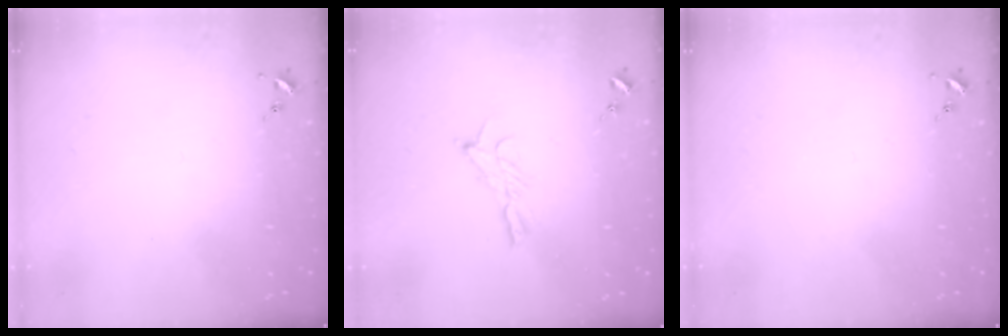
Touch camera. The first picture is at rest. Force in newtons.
{"total": 7.8, "press": 7.8, "slide": 0.2}
{"total": 0.0}